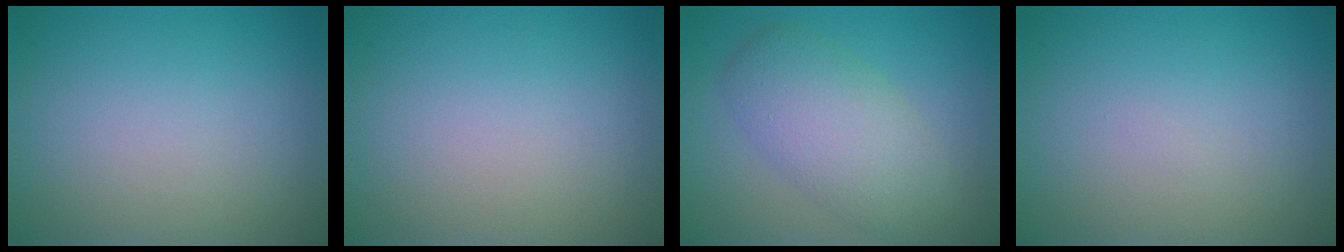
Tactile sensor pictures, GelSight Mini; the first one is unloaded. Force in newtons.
{"total": 0.0}
{"total": 5.5, "press": 5.5, "slide": 0.1}
{"total": 0.0}